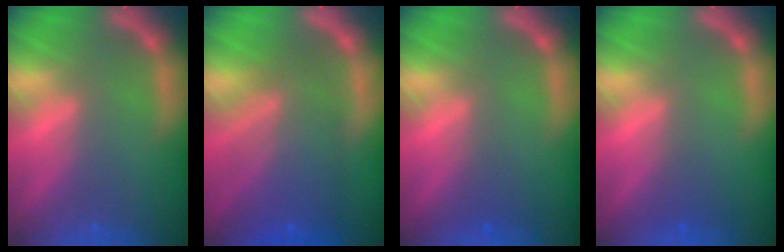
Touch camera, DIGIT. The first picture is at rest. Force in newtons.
{"total": 8.1}
{"total": 1.0}
{"total": 1.0}